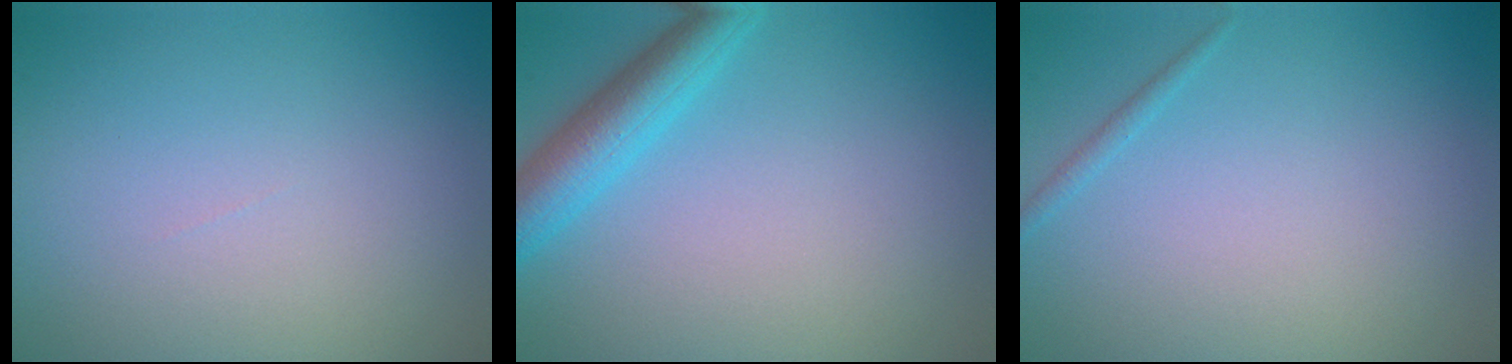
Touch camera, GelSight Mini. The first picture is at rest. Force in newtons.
{"total": 4.2, "press": 4.2, "slide": 0.1}
{"total": 0.6, "press": 0.6, "slide": 0.0}